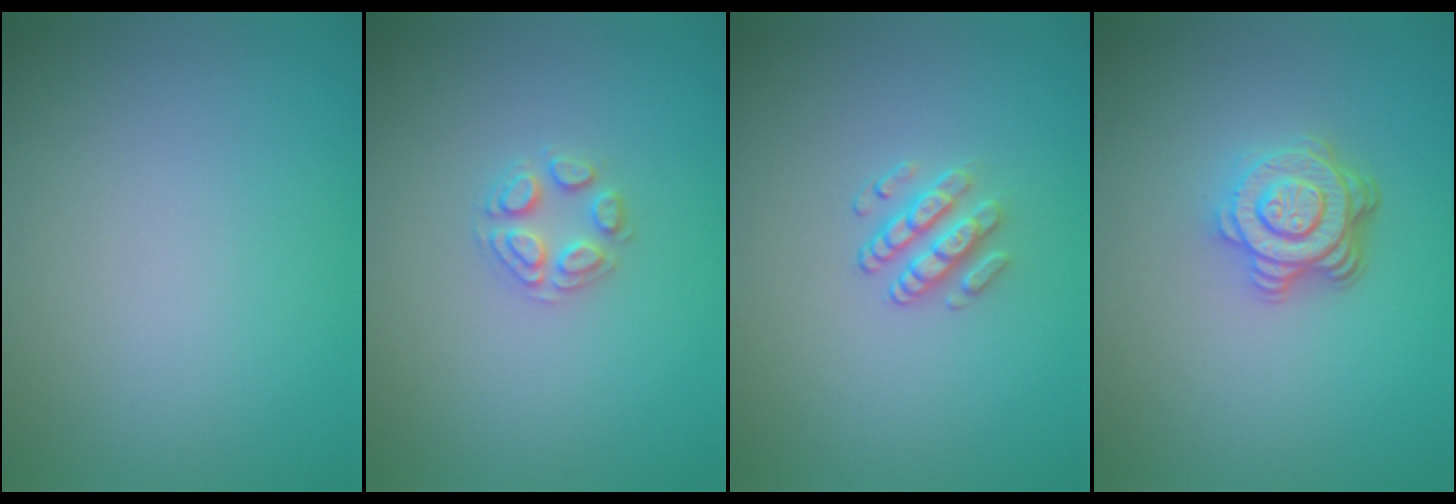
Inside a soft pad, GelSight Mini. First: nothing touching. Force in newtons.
{"total": 2.2, "press": 2.2, "slide": 0.2}
{"total": 2.0, "press": 1.6, "slide": 1.3}
{"total": 4.6, "press": 3.3, "slide": 3.1}